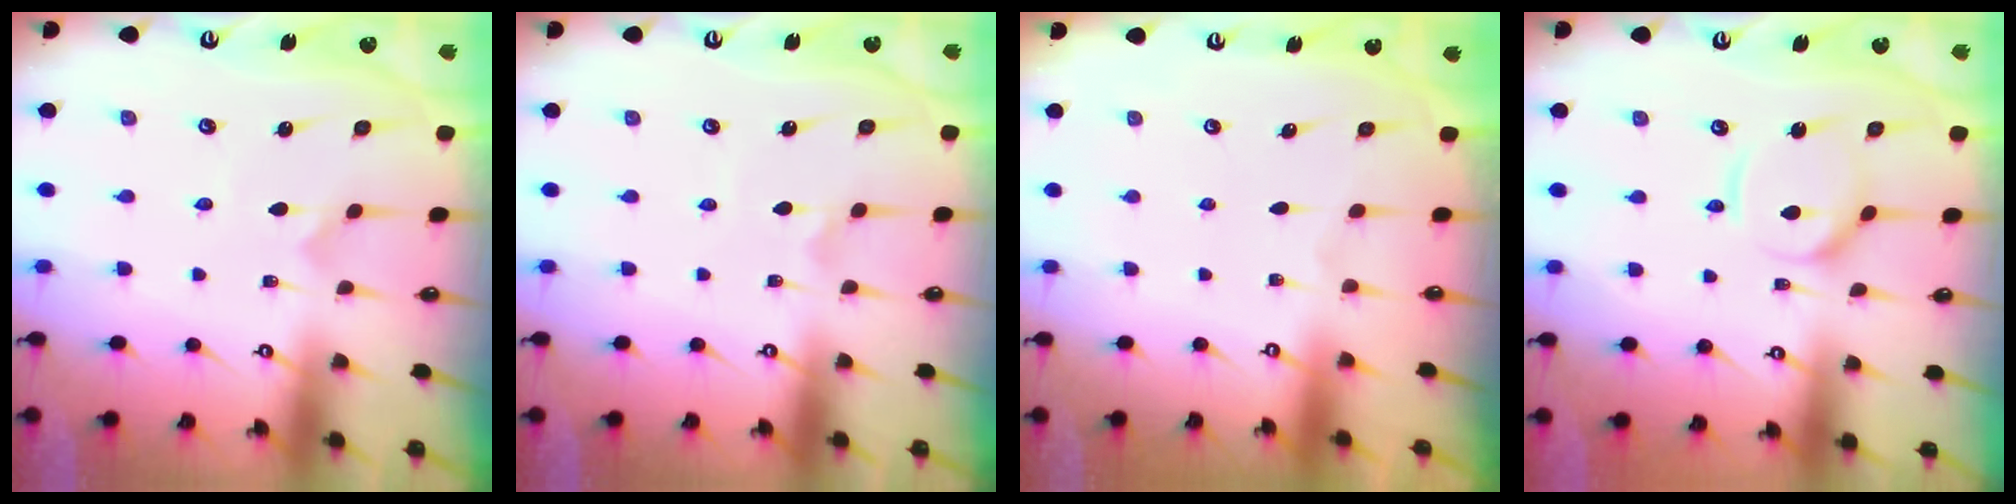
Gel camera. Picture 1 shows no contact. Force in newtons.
{"total": 1.0, "press": 0.9, "slide": 0.4}
{"total": 0.0}
{"total": 6.5, "press": 6.5, "slide": 0.6}